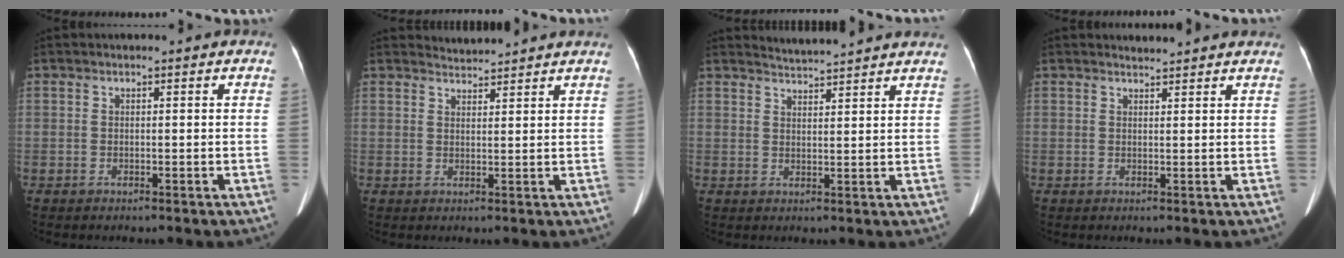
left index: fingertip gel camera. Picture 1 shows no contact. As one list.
[{"total": 3.3, "force": [3.2, -0.3, -0.3], "torque": [-0.002, 0.010, 0.047]}, {"total": 6.7, "force": [6.6, -0.6, 1.3], "torque": [-0.026, 0.013, 0.081]}, {"total": 3.8, "force": [3.7, 0.4, 0.5], "torque": [-0.013, 0.013, 0.040]}]